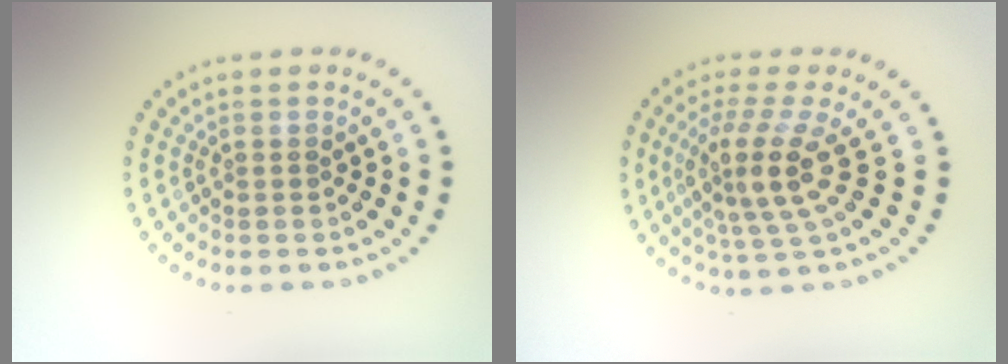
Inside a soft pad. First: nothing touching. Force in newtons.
{"total": 4.4, "press": 3.2, "slide": 3.0}